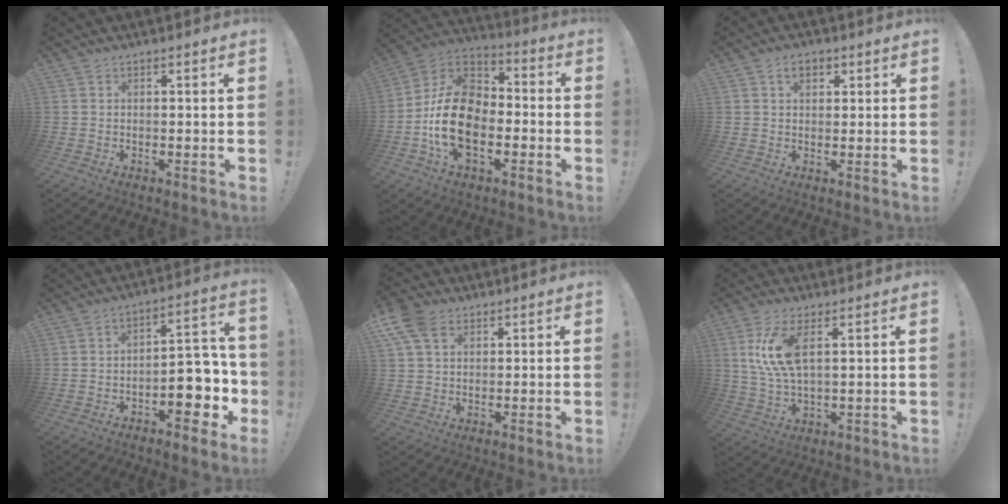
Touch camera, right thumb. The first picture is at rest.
{"total": 19.4, "force": [-4.8, 13.3, 13.3], "torque": [-0.233, 0.037, -0.074]}
{"total": 3.9, "force": [1.9, 2.5, 2.4], "torque": [-0.034, 0.001, 0.032]}
{"total": 12.5, "force": [-5.0, 6.9, 9.2], "torque": [-0.086, 0.028, -0.079]}
{"total": 8.4, "force": [3.8, 5.3, 5.3], "torque": [-0.104, -0.007, 0.072]}
{"total": 10.5, "force": [3.6, 3.9, 9.1], "torque": [-0.174, -0.010, 0.065]}